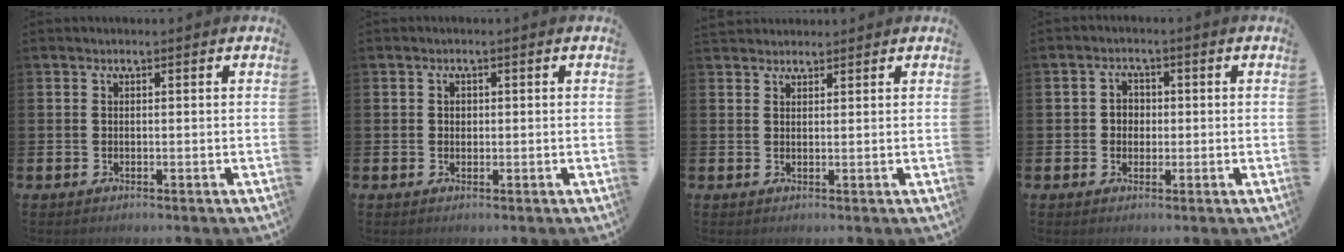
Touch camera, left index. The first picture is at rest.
{"total": 0.8, "force": [0.2, 0.8, 0.3], "torque": [0.002, 0.003, 0.000]}
{"total": 1.9, "force": [1.8, 0.6, 0.0], "torque": [0.006, -0.007, 0.031]}
{"total": 2.3, "force": [0.0, 2.2, 0.8], "torque": [-0.013, 0.007, -0.006]}